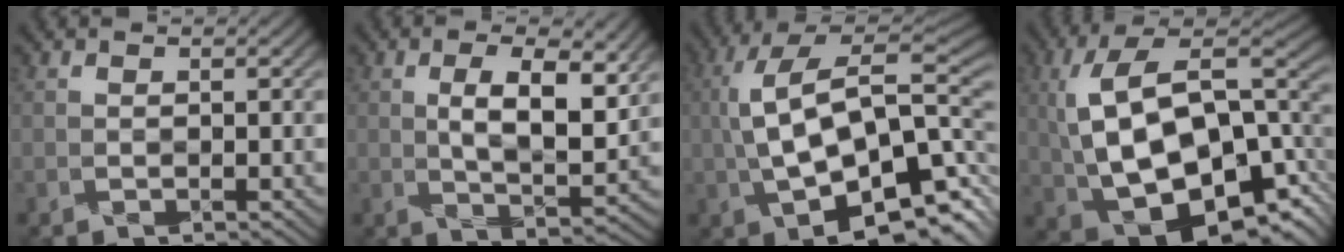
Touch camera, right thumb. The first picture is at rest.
{"total": 7.8, "force": [2.5, 2.8, 6.8], "torque": [-0.120, -0.001, 0.043]}
{"total": 17.1, "force": [-1.8, 7.9, 15.1], "torque": [-0.243, 0.001, -0.025]}
{"total": 17.0, "force": [0.0, 9.9, 13.8], "torque": [-0.267, -0.002, 0.031]}